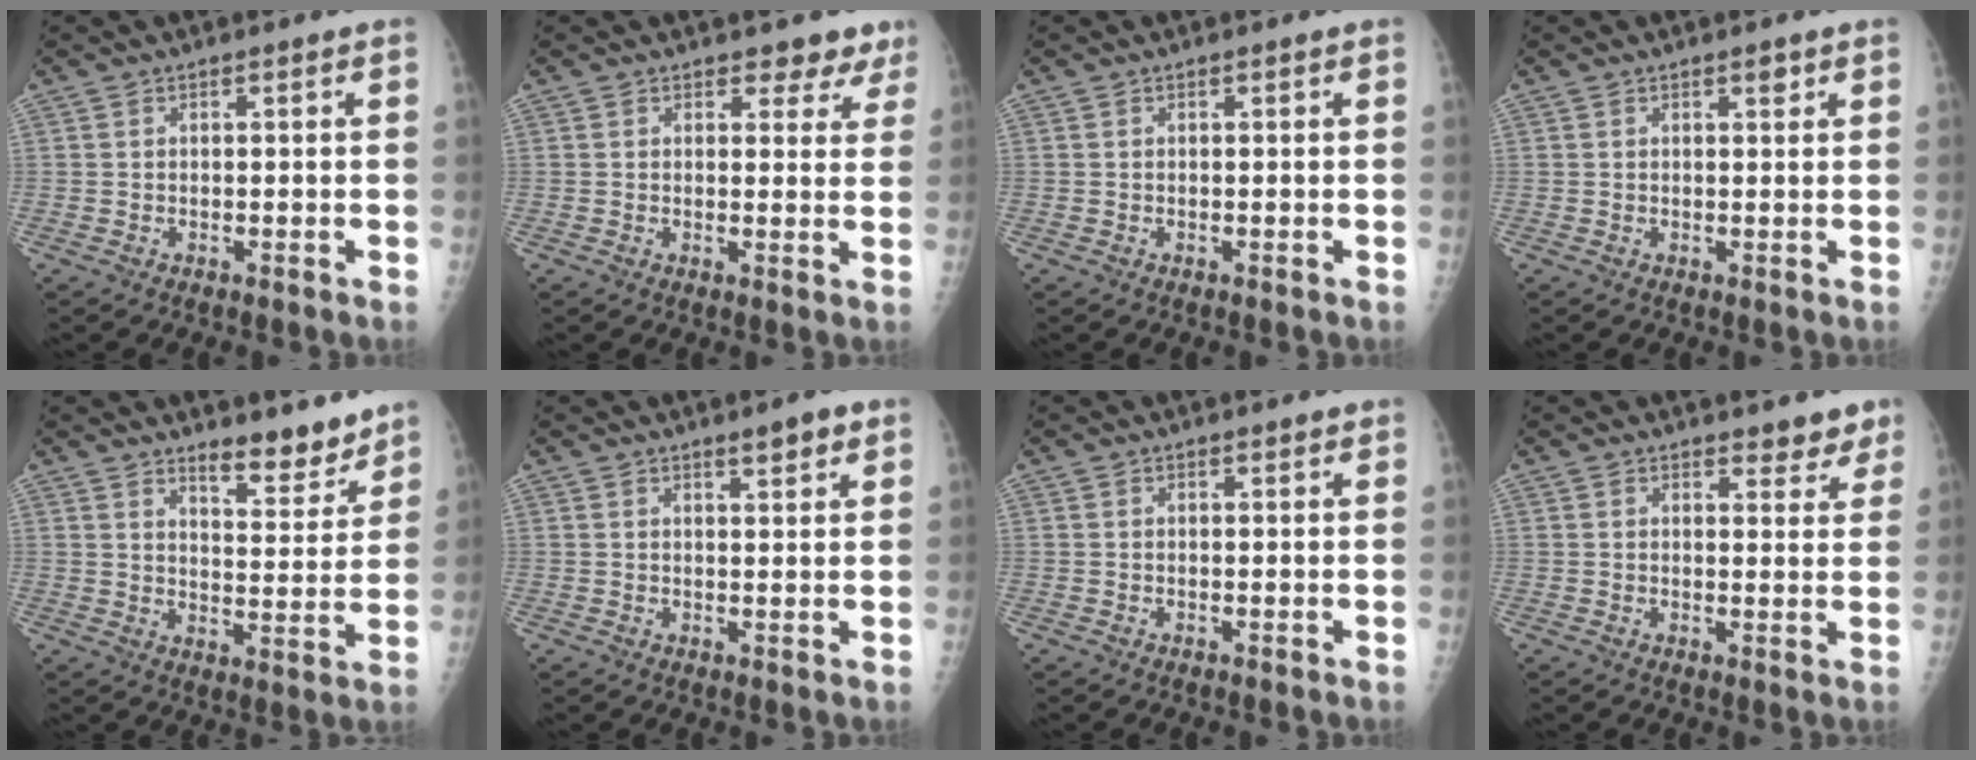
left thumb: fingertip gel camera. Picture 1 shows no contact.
{"total": 4.3, "force": [3.5, 2.4, 0.7], "torque": [0.025, -0.022, 0.028]}
{"total": 0.0}
{"total": 1.2, "force": [0.8, 0.5, 0.8], "torque": [-0.005, -0.003, 0.011]}
{"total": 7.9, "force": [6.7, 2.3, 3.6], "torque": [-0.028, -0.059, 0.106]}
{"total": 3.0, "force": [2.1, 0.7, 2.0], "torque": [-0.023, -0.013, 0.029]}
{"total": 0.5, "force": [0.4, 0.2, 0.2], "torque": [-0.006, -0.003, 0.006]}
{"total": 4.1, "force": [3.4, 1.9, 1.3], "torque": [0.014, -0.020, 0.039]}